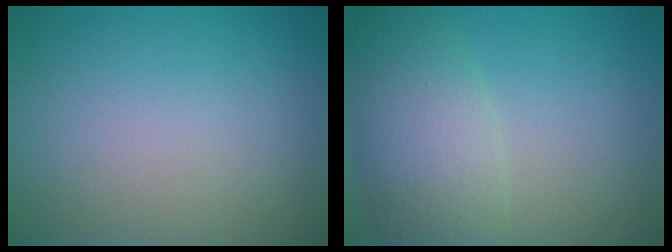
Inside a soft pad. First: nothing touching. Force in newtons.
{"total": 6.1, "press": 6.1, "slide": 0.4}